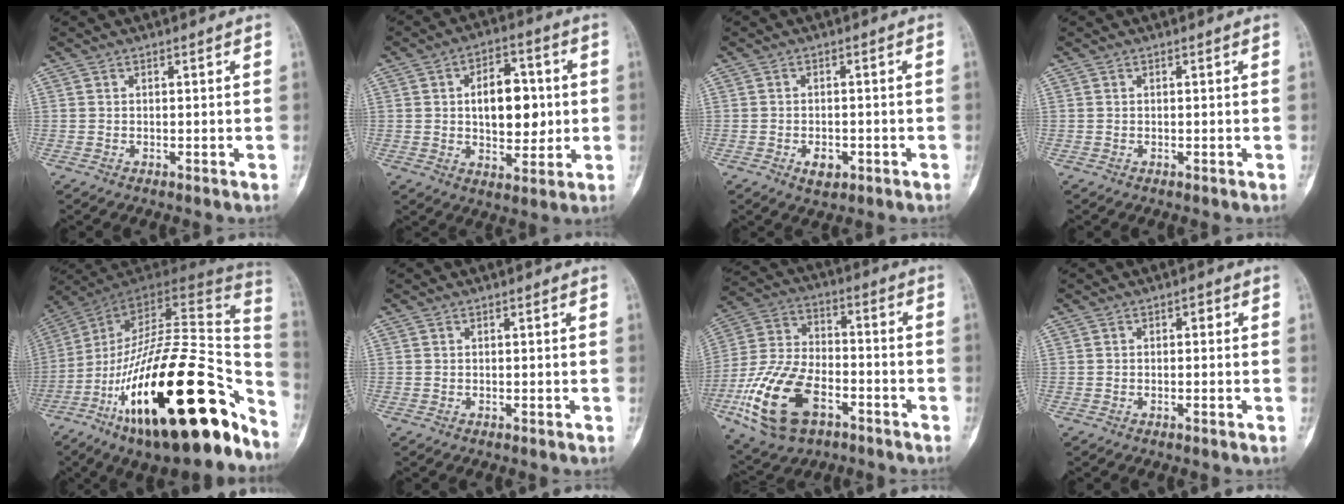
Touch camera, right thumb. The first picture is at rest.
{"total": 12.1, "force": [1.1, 7.3, 9.6], "torque": [-0.102, 0.007, 0.021]}
{"total": 3.2, "force": [-1.3, 1.9, 2.2], "torque": [-0.026, 0.004, -0.015]}
{"total": 0.0}
{"total": 35.9, "force": [-17.2, 12.6, 28.9], "torque": [-0.379, 0.069, -0.272]}
{"total": 0.0}
{"total": 19.1, "force": [-8.1, 10.8, 13.6], "torque": [-0.266, 0.035, -0.144]}
{"total": 1.2, "force": [0.0, 0.6, 1.0], "torque": [-0.008, 0.007, -0.001]}